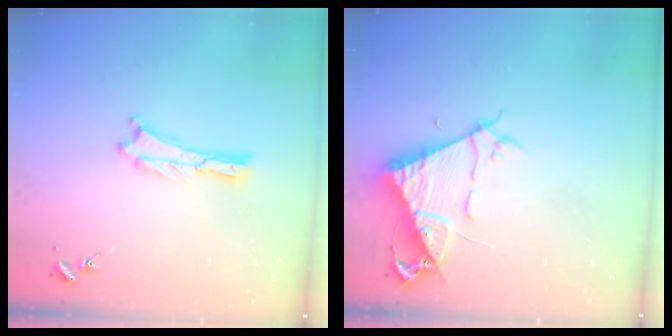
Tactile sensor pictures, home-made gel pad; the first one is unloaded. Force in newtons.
{"total": 7.6, "press": 7.6, "slide": 0.9}